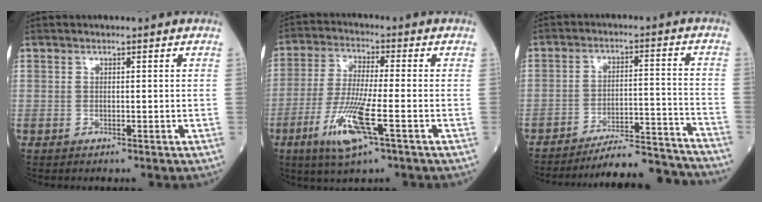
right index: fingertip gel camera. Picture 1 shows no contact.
{"total": 10.6, "force": [-4.5, 0.8, 9.5], "torque": [-0.199, -0.021, -0.084]}
{"total": 15.3, "force": [-15.0, 0.1, 3.0], "torque": [-0.038, 0.015, -0.213]}